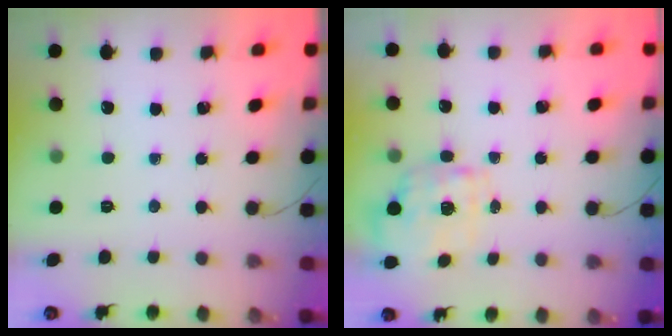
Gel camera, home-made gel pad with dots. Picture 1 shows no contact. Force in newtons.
{"total": 5.8, "press": 5.6, "slide": 1.6}